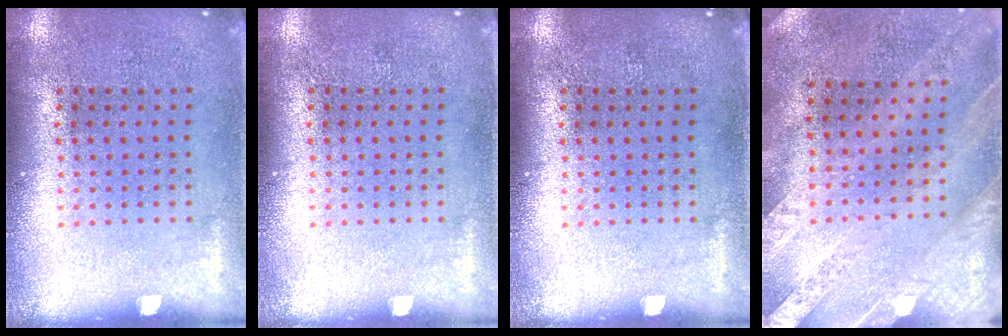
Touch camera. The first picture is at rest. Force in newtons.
{"total": 0.0}
{"total": 0.0}
{"total": 2.5, "press": 2.1, "slide": 1.3}